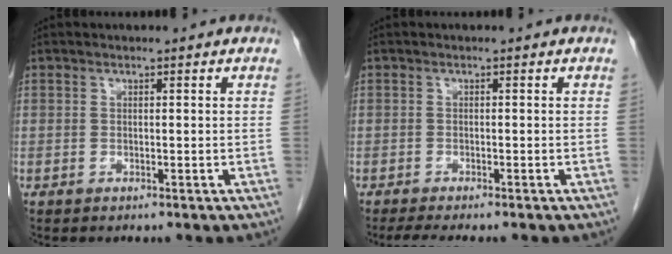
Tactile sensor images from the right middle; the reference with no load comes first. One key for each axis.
{"total": 4.1, "fx": -3.4, "fy": 0.3, "fz": 2.3, "tx": -0.035, "ty": -0.011, "tz": -0.051}